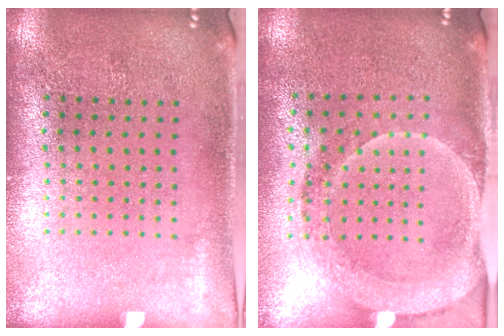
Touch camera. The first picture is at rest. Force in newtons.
{"total": 1.8, "press": 1.6, "slide": 0.7}